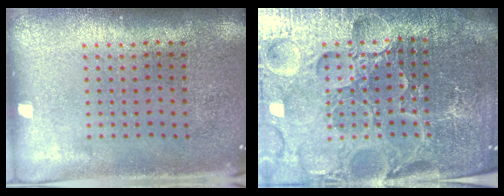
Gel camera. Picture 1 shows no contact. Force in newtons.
{"total": 6.2, "press": 5.6, "slide": 2.7}